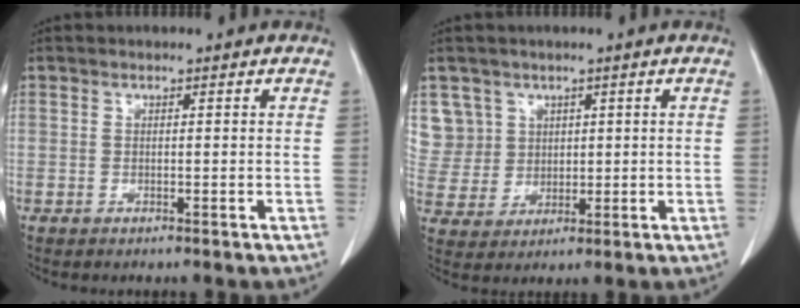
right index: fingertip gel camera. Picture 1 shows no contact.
{"total": 7.5, "force": [3.5, 6.7, -0.2], "torque": [0.004, 0.016, 0.084]}